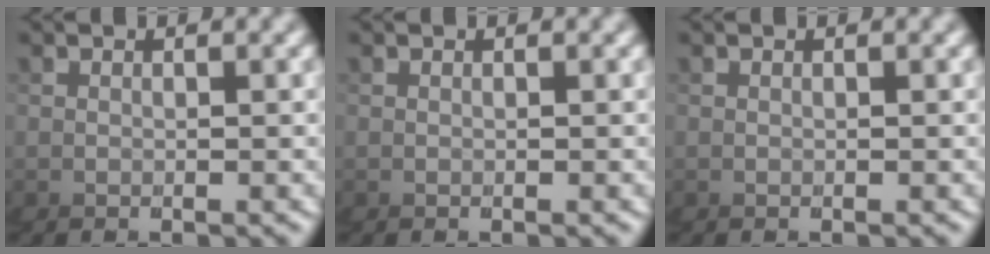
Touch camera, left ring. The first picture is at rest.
{"total": 0.0}
{"total": 0.0}